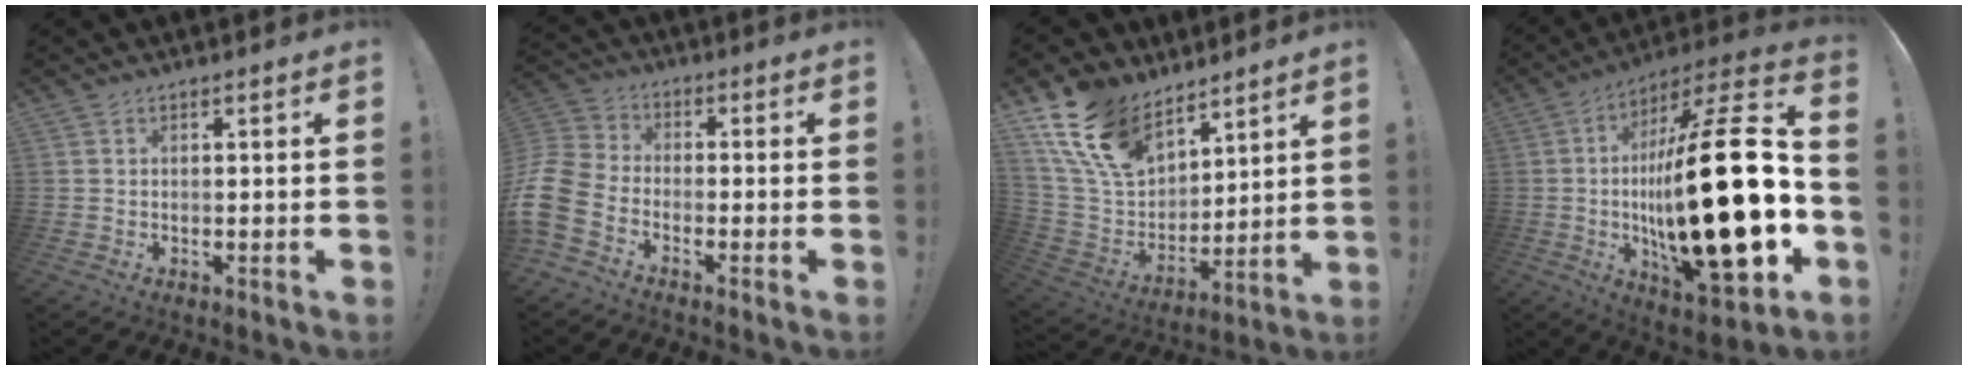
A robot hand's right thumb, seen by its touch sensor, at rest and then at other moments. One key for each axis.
{"total": 10.5, "fx": -5.9, "fy": 6.3, "fz": 5.9, "tx": -0.136, "ty": 0.029, "tz": -0.113}
{"total": 18.1, "fx": 11.5, "fy": 11.0, "fz": 8.7, "tx": -0.174, "ty": -0.058, "tz": 0.225}
{"total": 34.5, "fx": -2.8, "fy": 11.2, "fz": 32.6, "tx": -0.562, "ty": 0.009, "tz": -0.046}